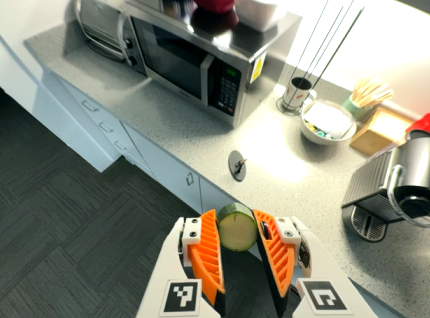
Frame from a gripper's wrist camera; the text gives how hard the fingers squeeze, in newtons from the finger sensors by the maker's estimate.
{"total": 9.1, "left": 8.9, "right": 9.3}